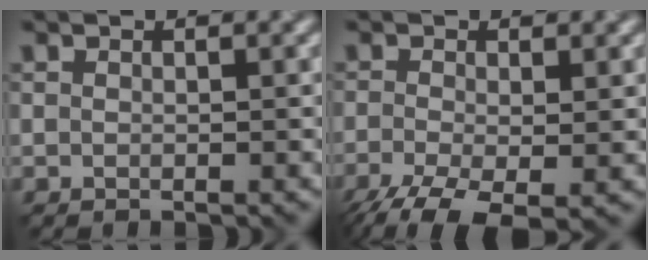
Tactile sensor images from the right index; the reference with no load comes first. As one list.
[{"total": 6.4, "force": [-3.4, 2.5, 4.8], "torque": [-0.106, -0.021, -0.062]}]